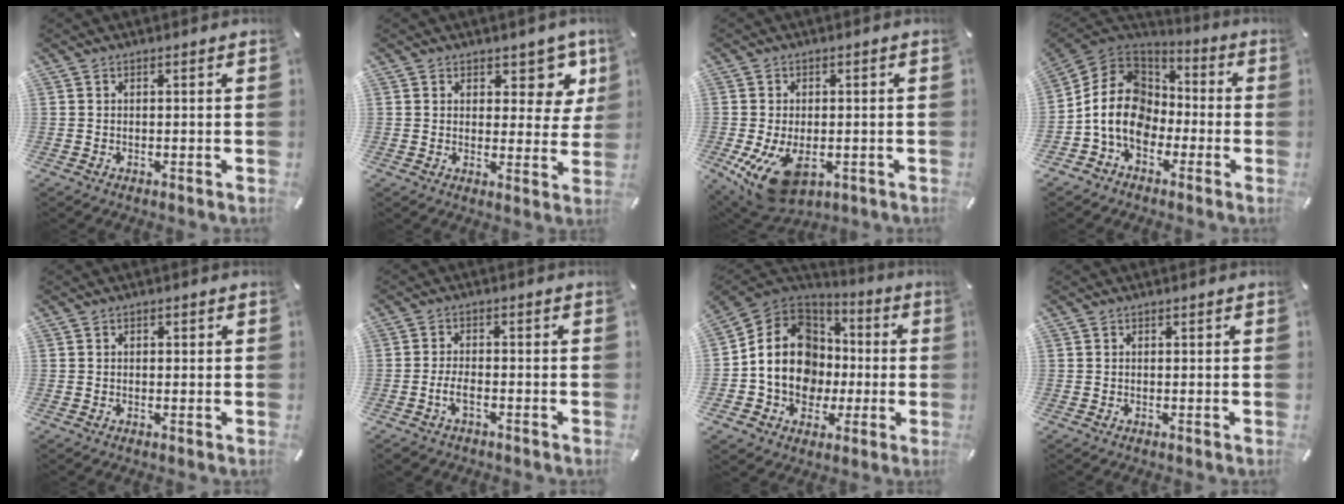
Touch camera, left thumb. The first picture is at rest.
{"total": 8.1, "force": [5.0, 5.1, 4.0], "torque": [-0.025, -0.038, 0.082]}
{"total": 10.3, "force": [-3.5, 6.2, 7.5], "torque": [-0.157, -0.002, -0.060]}
{"total": 14.7, "force": [-3.9, 12.0, 7.5], "torque": [-0.180, 0.034, -0.072]}
{"total": 0.7, "force": [0.0, 0.6, 0.4], "torque": [-0.009, 0.003, -0.001]}
{"total": 4.4, "force": [-1.9, 2.3, 3.2], "torque": [-0.066, 0.007, -0.036]}
{"total": 17.0, "force": [-1.4, 14.4, 9.0], "torque": [-0.188, 0.014, -0.018]}
{"total": 0.0}